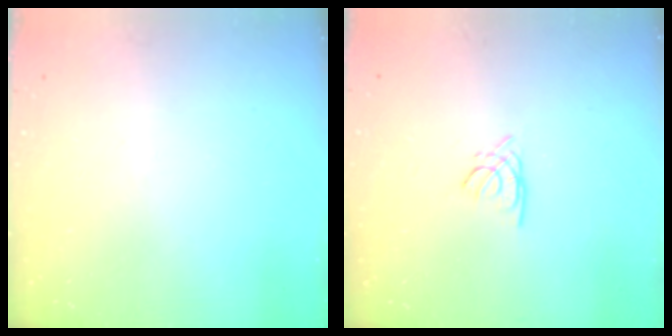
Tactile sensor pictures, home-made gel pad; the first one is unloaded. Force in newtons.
{"total": 1.6, "press": 1.6, "slide": 0.2}